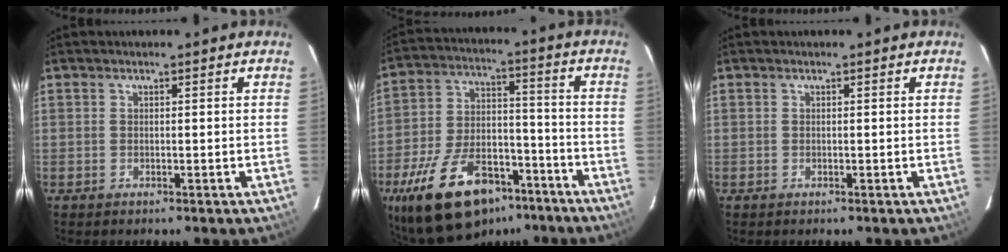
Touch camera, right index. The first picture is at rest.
{"total": 20.8, "force": [-13.6, 10.2, 12.0], "torque": [-0.239, -0.001, -0.215]}
{"total": 0.0}